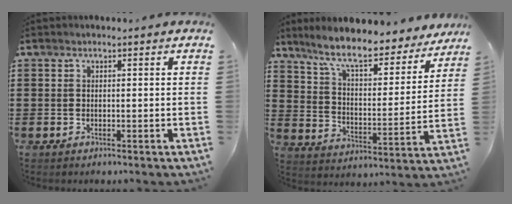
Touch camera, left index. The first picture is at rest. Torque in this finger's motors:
{"motor_torque": [1.10, -1.03, 0.97, 0.21]}